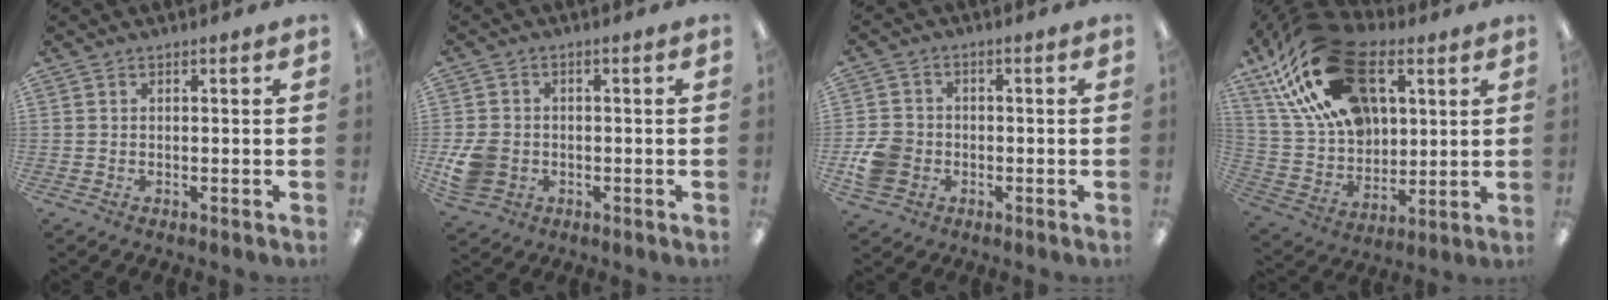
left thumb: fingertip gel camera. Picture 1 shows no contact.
{"total": 7.5, "force": [-1.9, 6.2, 3.7], "torque": [-0.078, 0.014, -0.032]}
{"total": 7.2, "force": [-1.9, 6.2, 3.1], "torque": [-0.065, 0.016, -0.033]}
{"total": 28.1, "force": [13.2, 17.2, 17.9], "torque": [-0.329, -0.050, 0.240]}